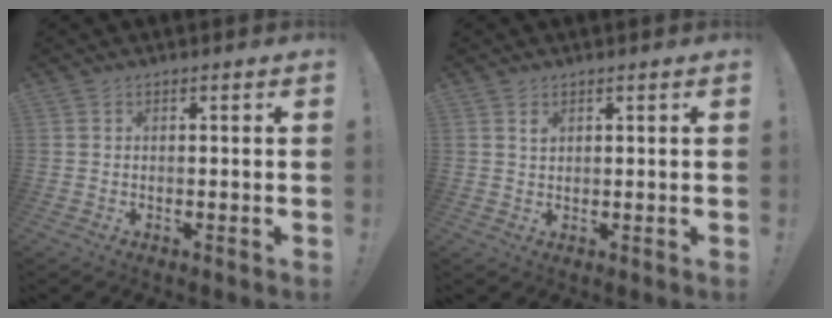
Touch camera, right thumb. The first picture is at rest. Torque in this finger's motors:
{"motor_torque": [0.50, -0.34, 0.40, -0.37, 0.01]}